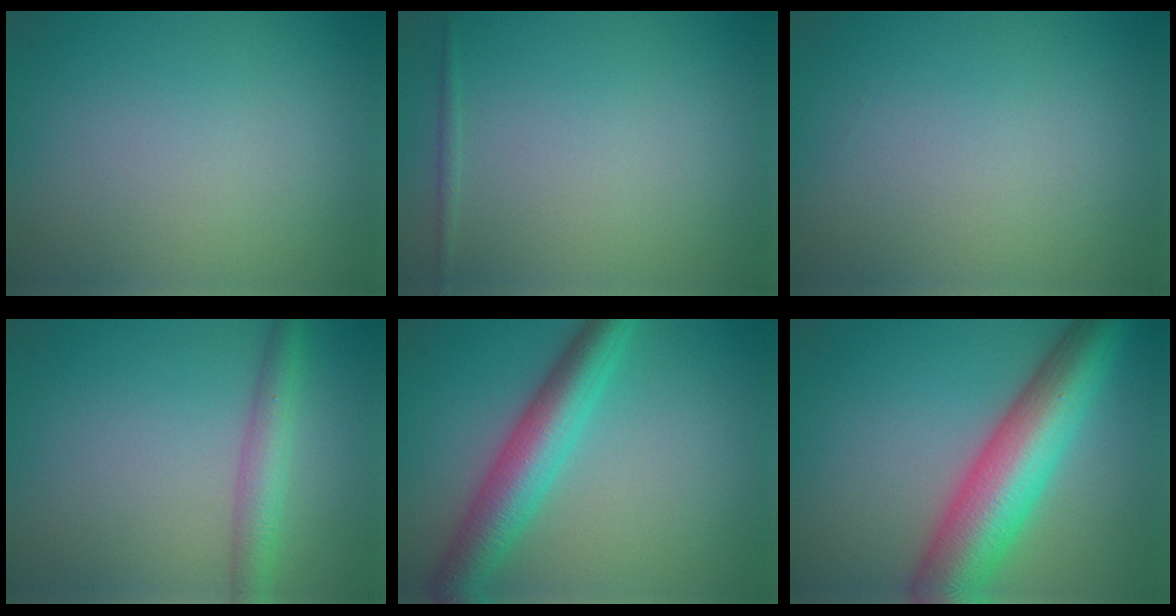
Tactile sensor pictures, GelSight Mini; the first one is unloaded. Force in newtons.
{"total": 0.5, "press": 0.5, "slide": 0.1}
{"total": 0.0}
{"total": 3.2, "press": 3.2, "slide": 0.1}
{"total": 6.1, "press": 6.1, "slide": 0.1}
{"total": 10.5, "press": 10.5, "slide": 0.3}